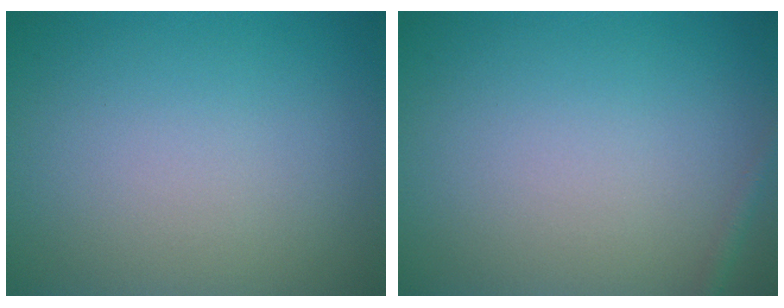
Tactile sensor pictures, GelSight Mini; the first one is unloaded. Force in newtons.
{"total": 0.8, "press": 0.8, "slide": 0.1}